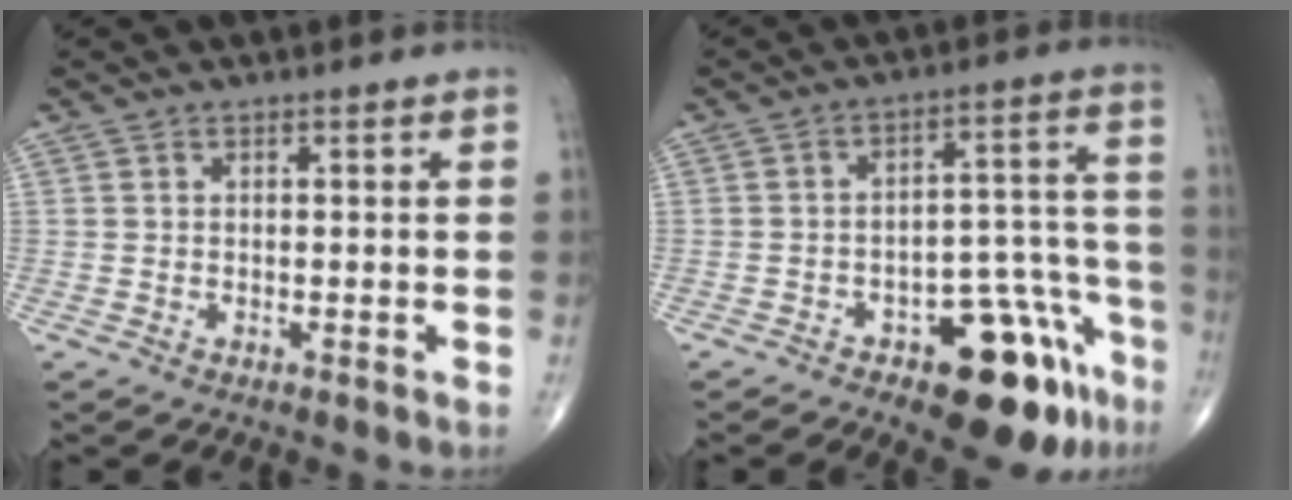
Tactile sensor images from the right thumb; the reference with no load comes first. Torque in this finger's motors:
{"motor_torque": [2.72, 1.26, 0.93, -1.18, 0.06]}